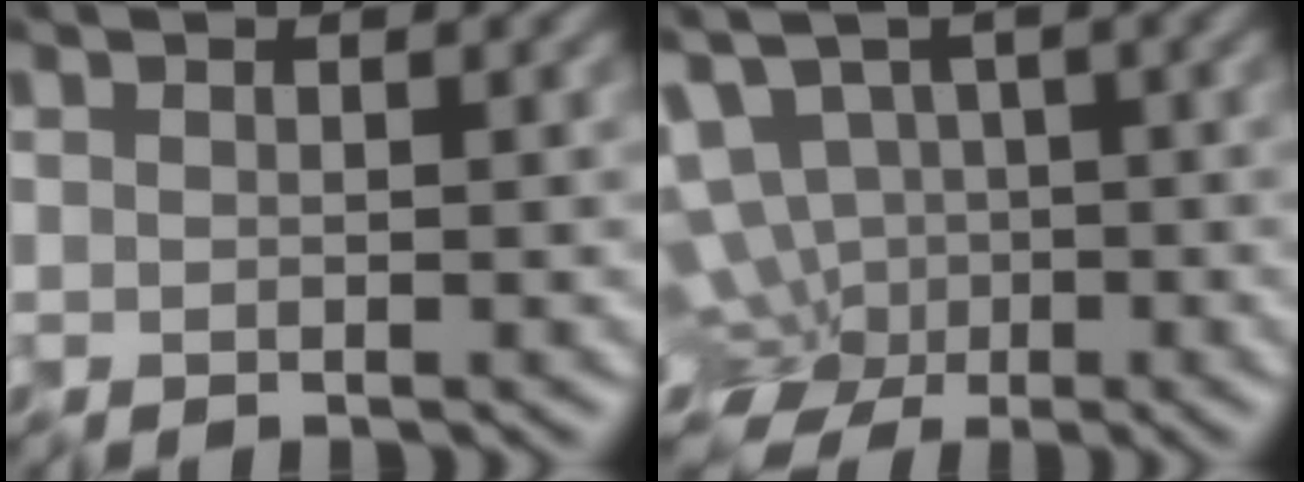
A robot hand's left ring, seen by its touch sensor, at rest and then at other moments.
{"total": 7.3, "force": [-0.4, 5.5, 4.7], "torque": [-0.077, 0.004, -0.021]}